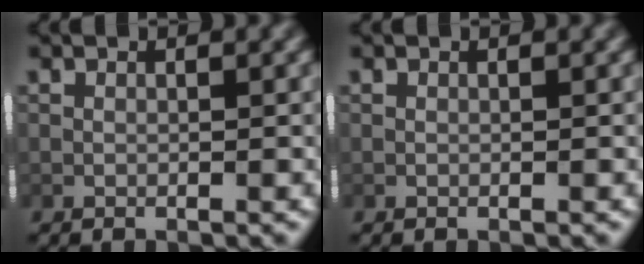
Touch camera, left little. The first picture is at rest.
{"total": 0.0}